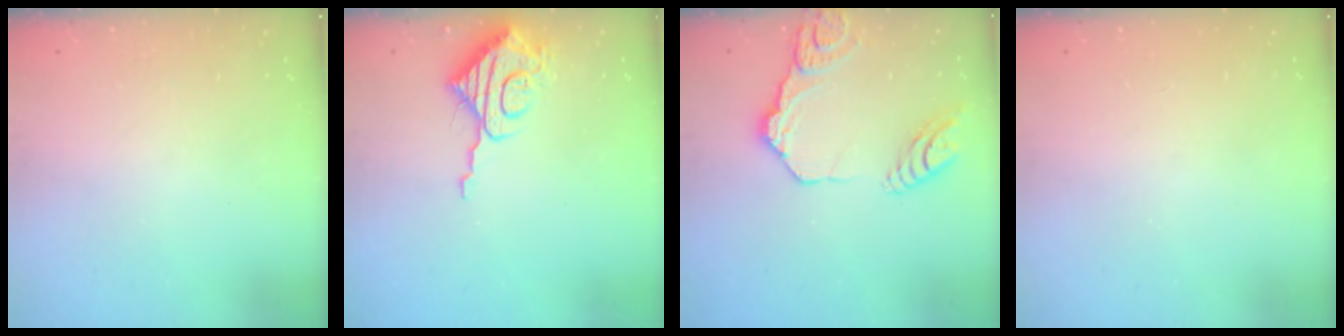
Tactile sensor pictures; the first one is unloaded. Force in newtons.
{"total": 10.2, "press": 10.2, "slide": 0.8}
{"total": 15.8, "press": 15.7, "slide": 1.8}
{"total": 0.0}